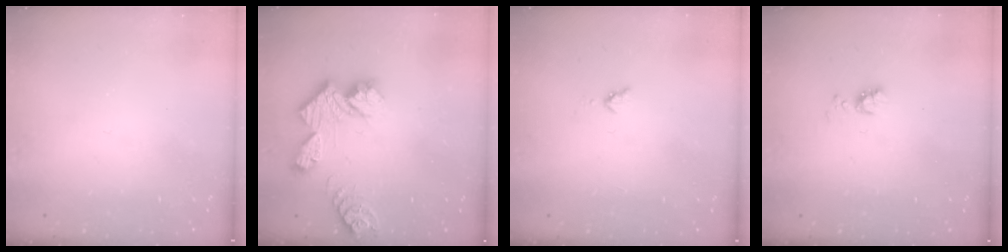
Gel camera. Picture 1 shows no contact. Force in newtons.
{"total": 11.9, "press": 11.8, "slide": 1.0}
{"total": 2.8, "press": 2.8, "slide": 0.4}
{"total": 5.7, "press": 5.7, "slide": 0.8}